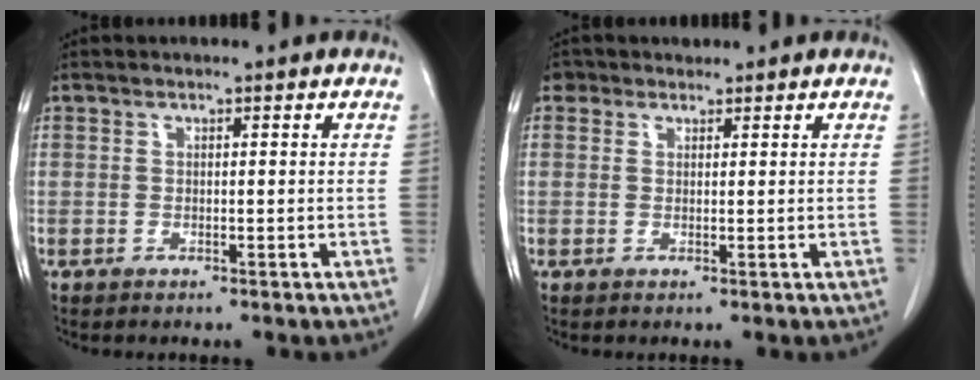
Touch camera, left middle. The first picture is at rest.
{"total": 1.8, "force": [1.2, 1.3, -0.1], "torque": [0.004, 0.012, 0.016]}